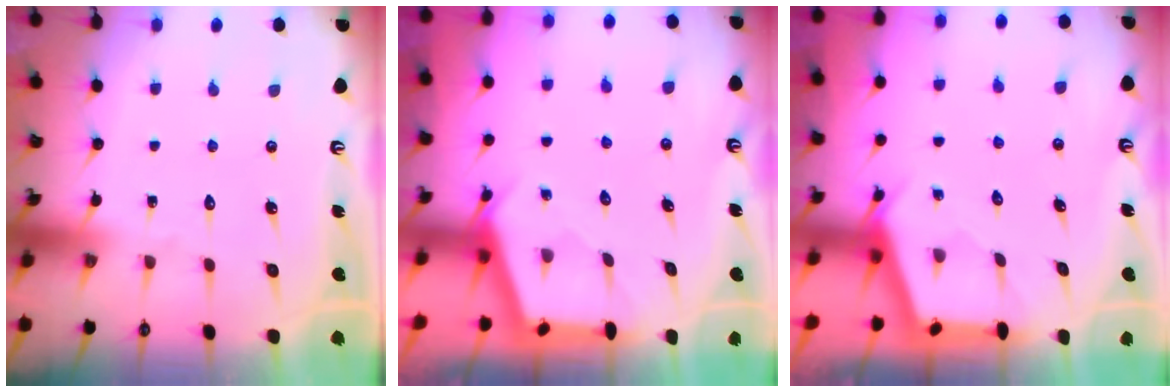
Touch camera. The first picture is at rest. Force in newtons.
{"total": 2.6, "press": 2.6, "slide": 0.4}
{"total": 2.7, "press": 2.7, "slide": 0.3}